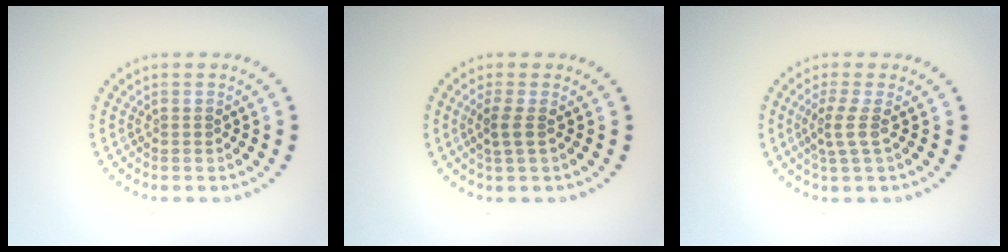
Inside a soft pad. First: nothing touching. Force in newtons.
{"total": 1.6, "press": 1.3, "slide": 1.0}
{"total": 2.2, "press": 1.7, "slide": 1.4}